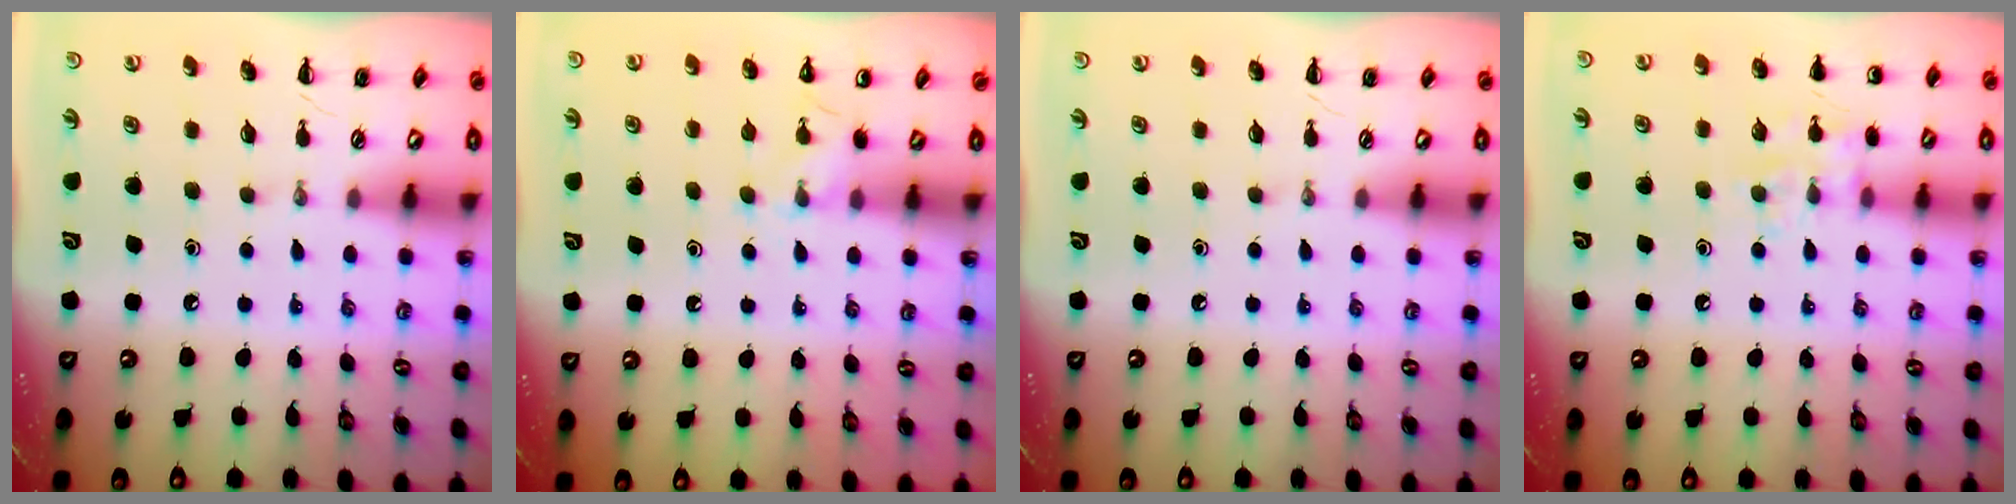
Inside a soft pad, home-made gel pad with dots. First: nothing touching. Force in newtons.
{"total": 6.3, "press": 6.0, "slide": 2.1}
{"total": 0.0}
{"total": 8.2, "press": 8.1, "slide": 1.1}